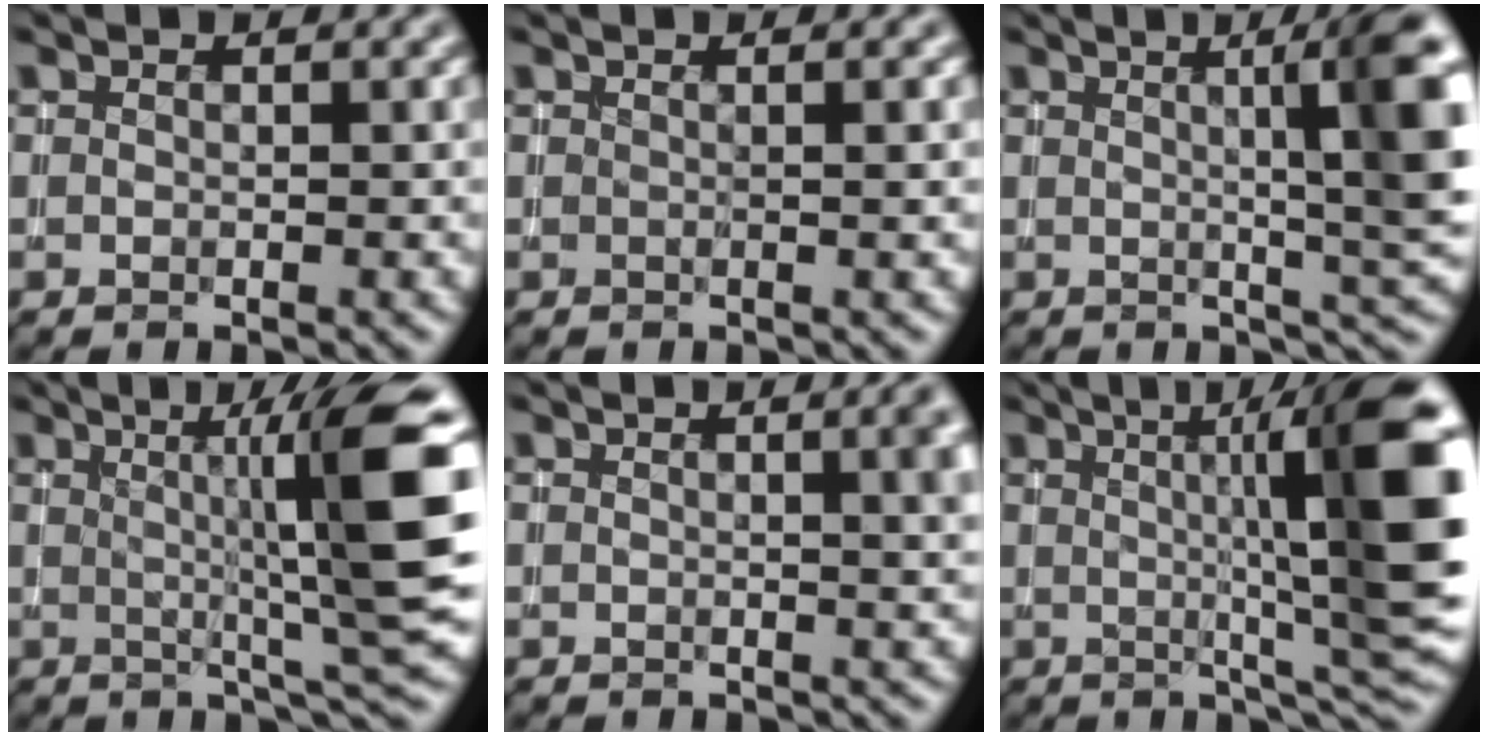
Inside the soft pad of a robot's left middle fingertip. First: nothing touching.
{"total": 1.2, "force": [0.2, 0.4, 1.1], "torque": [-0.012, -0.001, -0.003]}
{"total": 8.7, "force": [1.6, 1.4, 8.4], "torque": [-0.095, 0.009, 0.024]}
{"total": 10.1, "force": [1.5, 1.3, 9.9], "torque": [-0.128, 0.001, 0.026]}
{"total": 3.9, "force": [0.9, 1.4, 3.5], "torque": [-0.021, 0.014, 0.007]}
{"total": 13.4, "force": [2.1, 2.6, 13.0], "torque": [-0.154, -0.002, 0.031]}